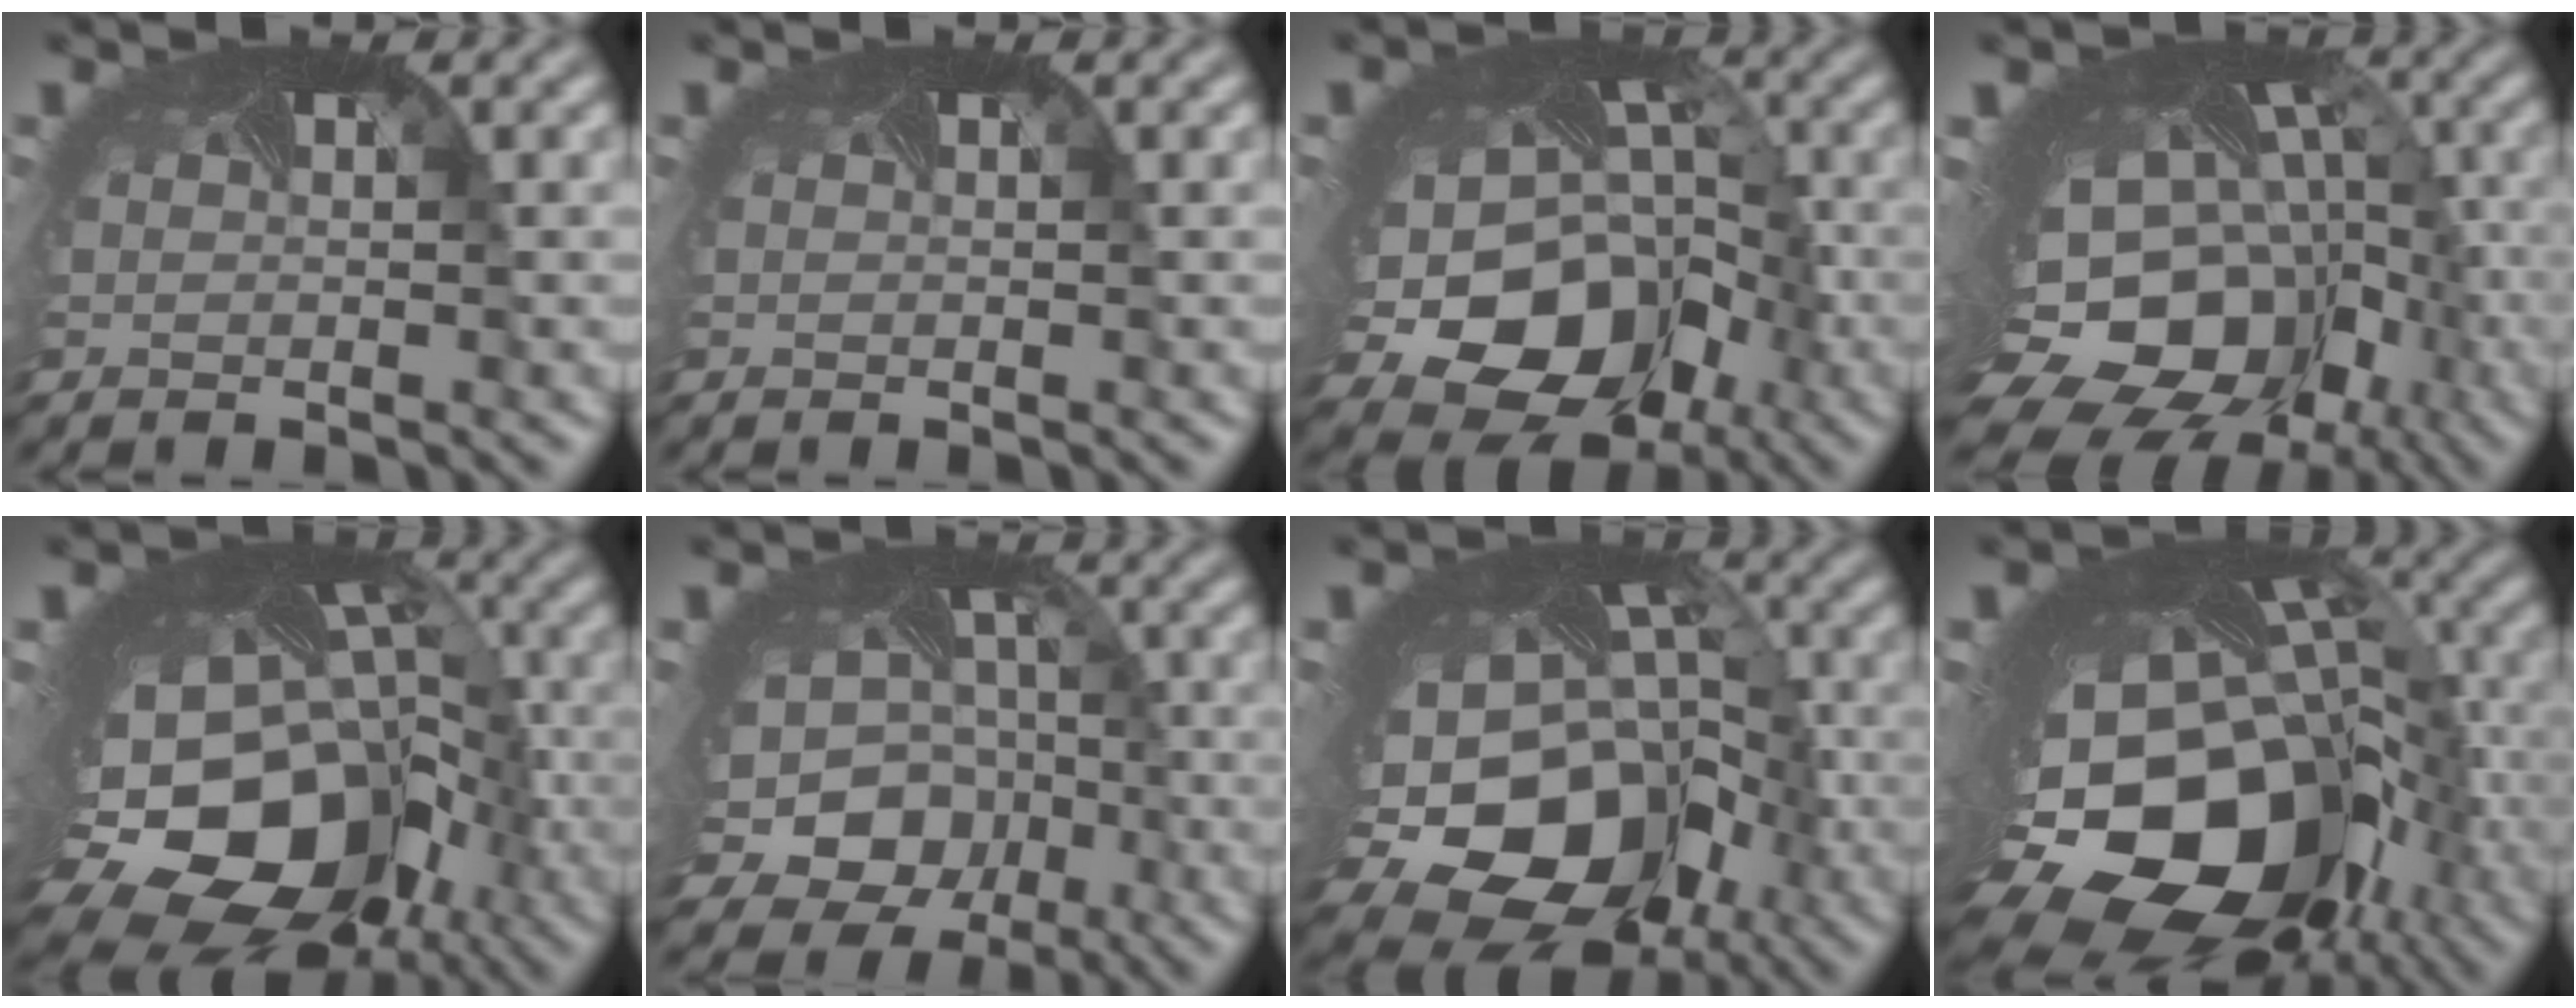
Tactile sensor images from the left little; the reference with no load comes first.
{"total": 0.0}
{"total": 13.4, "force": [-3.9, 10.6, 7.3], "torque": [-0.157, -0.048, -0.043]}
{"total": 19.3, "force": [-6.9, 14.8, 10.4], "torque": [-0.198, -0.074, -0.085]}
{"total": 19.8, "force": [-6.6, 14.9, 11.2], "torque": [-0.213, -0.073, -0.087]}
{"total": 11.3, "force": [-4.0, 9.6, 4.3], "torque": [-0.094, -0.059, -0.048]}
{"total": 16.1, "force": [-5.0, 12.5, 8.9], "torque": [-0.191, -0.058, -0.057]}
{"total": 22.1, "force": [-8.1, 15.8, 13.1], "torque": [-0.247, -0.090, -0.121]}